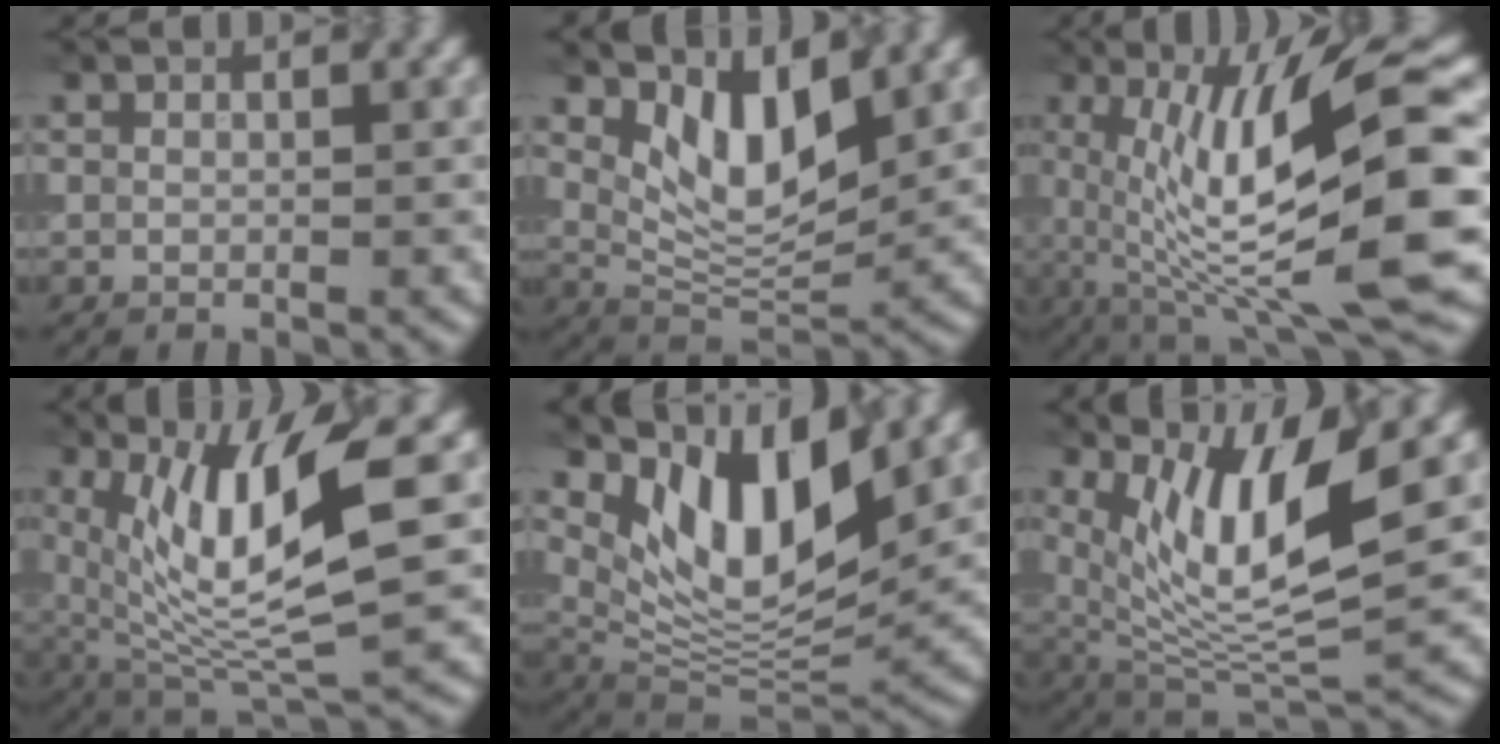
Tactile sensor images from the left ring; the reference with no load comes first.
{"total": 5.7, "force": [2.6, 2.5, 4.4], "torque": [-0.084, -0.015, 0.051]}
{"total": 13.4, "force": [0.2, 3.1, 13.0], "torque": [-0.204, 0.003, 0.009]}
{"total": 9.5, "force": [2.1, 2.6, 8.9], "torque": [-0.164, -0.015, 0.047]}
{"total": 9.7, "force": [5.1, 3.7, 7.4], "torque": [-0.123, -0.016, 0.098]}
{"total": 9.4, "force": [3.2, 3.0, 8.4], "torque": [-0.155, -0.013, 0.063]}